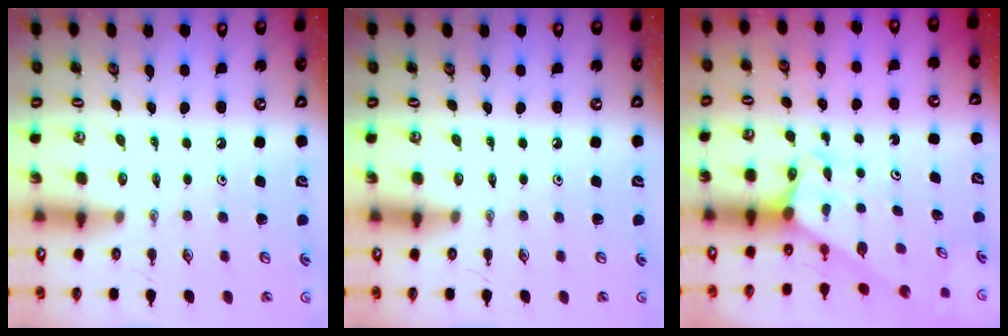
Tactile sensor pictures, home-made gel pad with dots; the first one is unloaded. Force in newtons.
{"total": 0.0}
{"total": 1.8, "press": 1.8, "slide": 0.1}